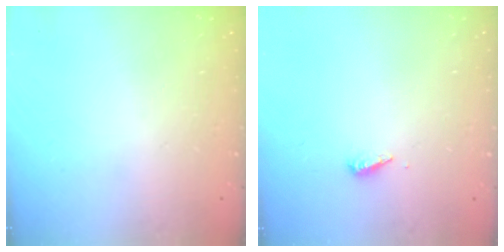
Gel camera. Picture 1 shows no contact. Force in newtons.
{"total": 2.8, "press": 2.8, "slide": 0.2}